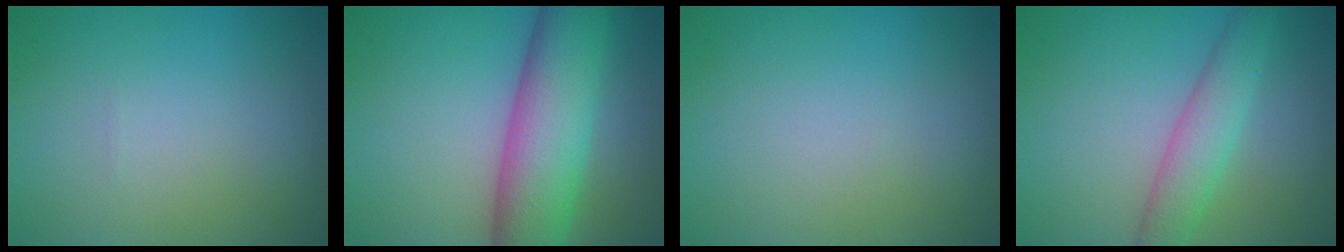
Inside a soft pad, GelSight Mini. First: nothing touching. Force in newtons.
{"total": 9.3, "press": 9.3, "slide": 0.1}
{"total": 0.0}
{"total": 3.6, "press": 3.6, "slide": 0.1}